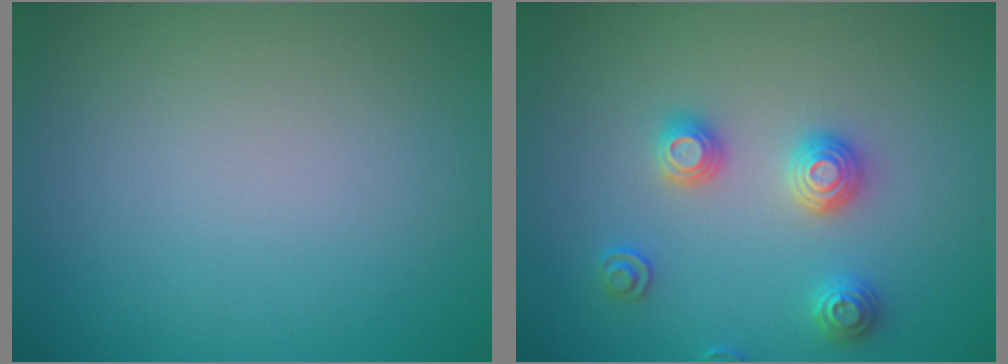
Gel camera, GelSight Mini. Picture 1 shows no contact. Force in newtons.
{"total": 2.8, "press": 2.8, "slide": 0.2}